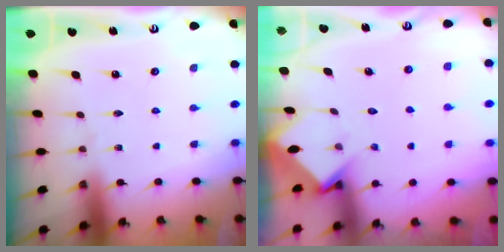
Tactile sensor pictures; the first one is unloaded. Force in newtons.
{"total": 3.8, "press": 3.8, "slide": 0.2}